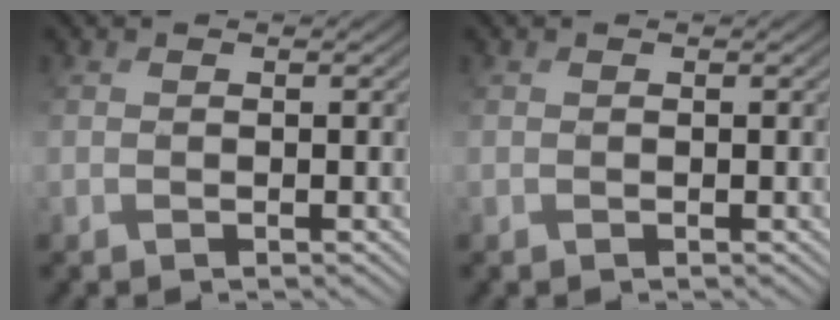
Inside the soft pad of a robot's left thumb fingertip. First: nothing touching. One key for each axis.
{"total": 0.0}